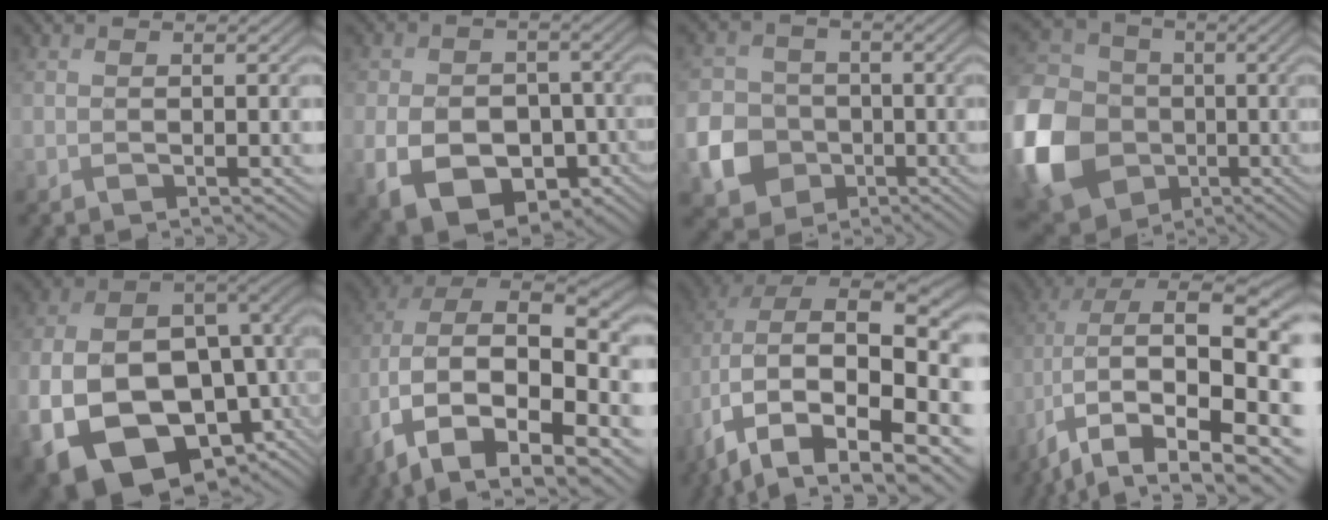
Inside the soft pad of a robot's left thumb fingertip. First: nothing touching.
{"total": 12.2, "force": [-4.4, 9.0, 6.9], "torque": [-0.142, -0.038, -0.079]}
{"total": 8.0, "force": [-2.6, 6.8, 3.4], "torque": [-0.092, -0.014, -0.059]}
{"total": 16.8, "force": [-4.6, 13.5, 8.8], "torque": [-0.263, -0.019, -0.102]}
{"total": 19.3, "force": [-4.5, 13.2, 13.4], "torque": [-0.286, -0.035, -0.048]}
{"total": 16.7, "force": [-4.6, 9.7, 12.9], "torque": [-0.286, -0.022, -0.066]}
{"total": 18.6, "force": [-4.0, 11.2, 14.3], "torque": [-0.294, -0.055, -0.014]}
{"total": 18.9, "force": [-3.6, 9.8, 15.7], "torque": [-0.290, -0.040, -0.028]}